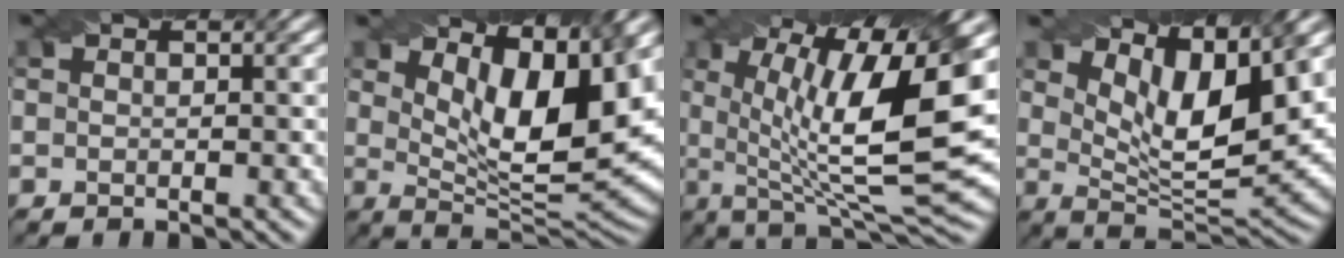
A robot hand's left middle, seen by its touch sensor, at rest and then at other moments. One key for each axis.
{"total": 9.7, "fx": 4.1, "fy": 3.3, "fz": 8.1, "tx": -0.134, "ty": -0.008, "tz": 0.072}
{"total": 14.3, "fx": 2.3, "fy": 4.0, "fz": 13.5, "tx": -0.208, "ty": -0.006, "tz": 0.036}
{"total": 8.3, "fx": 4.2, "fy": 2.7, "fz": 6.6, "tx": -0.117, "ty": -0.009, "tz": 0.075}